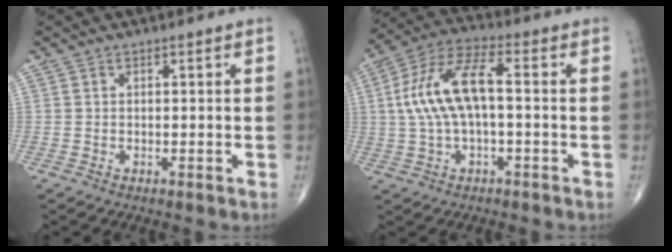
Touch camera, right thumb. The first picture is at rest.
{"total": 12.7, "force": [0.5, 5.4, 11.5], "torque": [-0.243, 0.038, 0.007]}